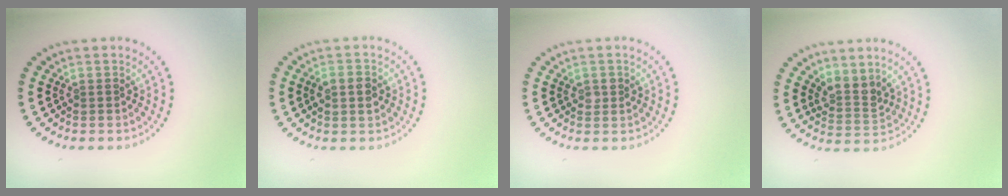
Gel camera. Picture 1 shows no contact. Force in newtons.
{"total": 2.8, "press": 2.8, "slide": 0.2}
{"total": 1.0, "press": 1.0, "slide": 0.1}
{"total": 2.6, "press": 2.0, "slide": 1.7}